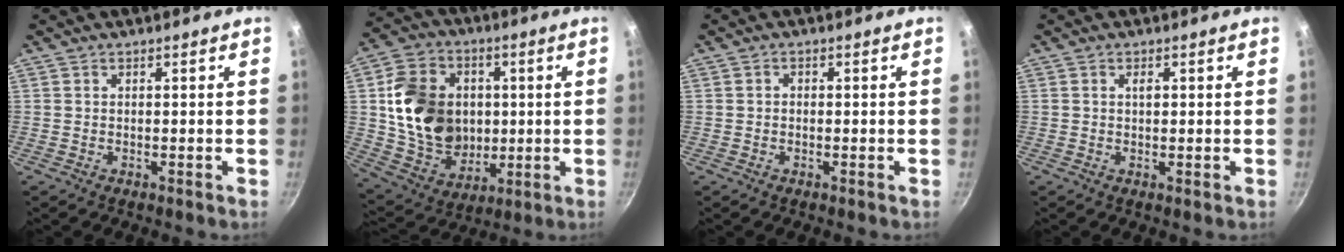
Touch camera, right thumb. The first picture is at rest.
{"total": 19.3, "force": [1.9, 15.5, 11.5], "torque": [-0.173, 0.005, 0.045]}
{"total": 0.8, "force": [-0.2, 0.7, 0.4], "torque": [-0.007, 0.005, -0.003]}
{"total": 1.3, "force": [0.3, 0.7, 1.1], "torque": [-0.014, -0.002, 0.003]}